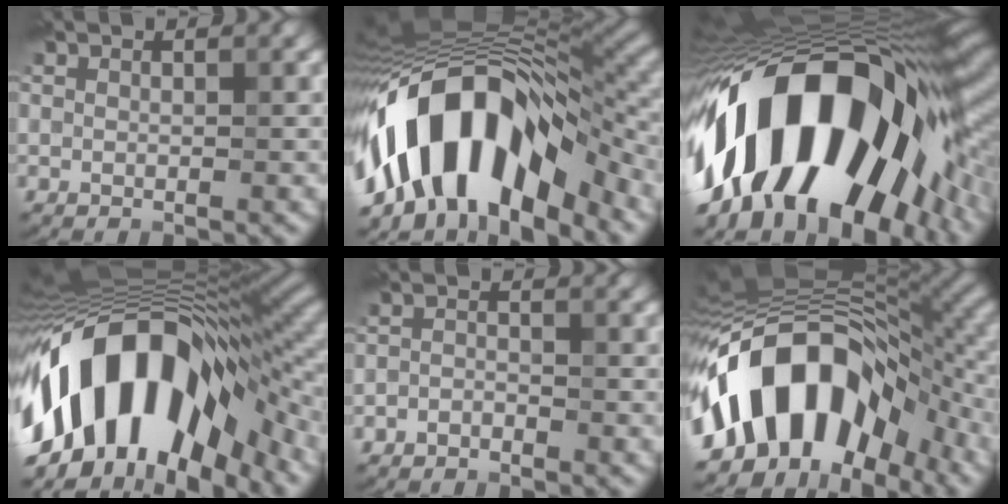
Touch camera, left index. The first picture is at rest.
{"total": 14.0, "force": [-5.8, 6.4, 11.1], "torque": [-0.174, 0.023, -0.106]}
{"total": 19.0, "force": [-4.9, 9.0, 16.0], "torque": [-0.267, -0.001, -0.081]}
{"total": 16.0, "force": [-5.0, 8.4, 12.6], "torque": [-0.210, 0.026, -0.098]}
{"total": 1.3, "force": [-1.2, 0.4, 0.0], "torque": [0.024, 0.006, -0.031]}
{"total": 15.3, "force": [-5.6, 8.7, 11.2], "torque": [-0.169, 0.025, -0.117]}